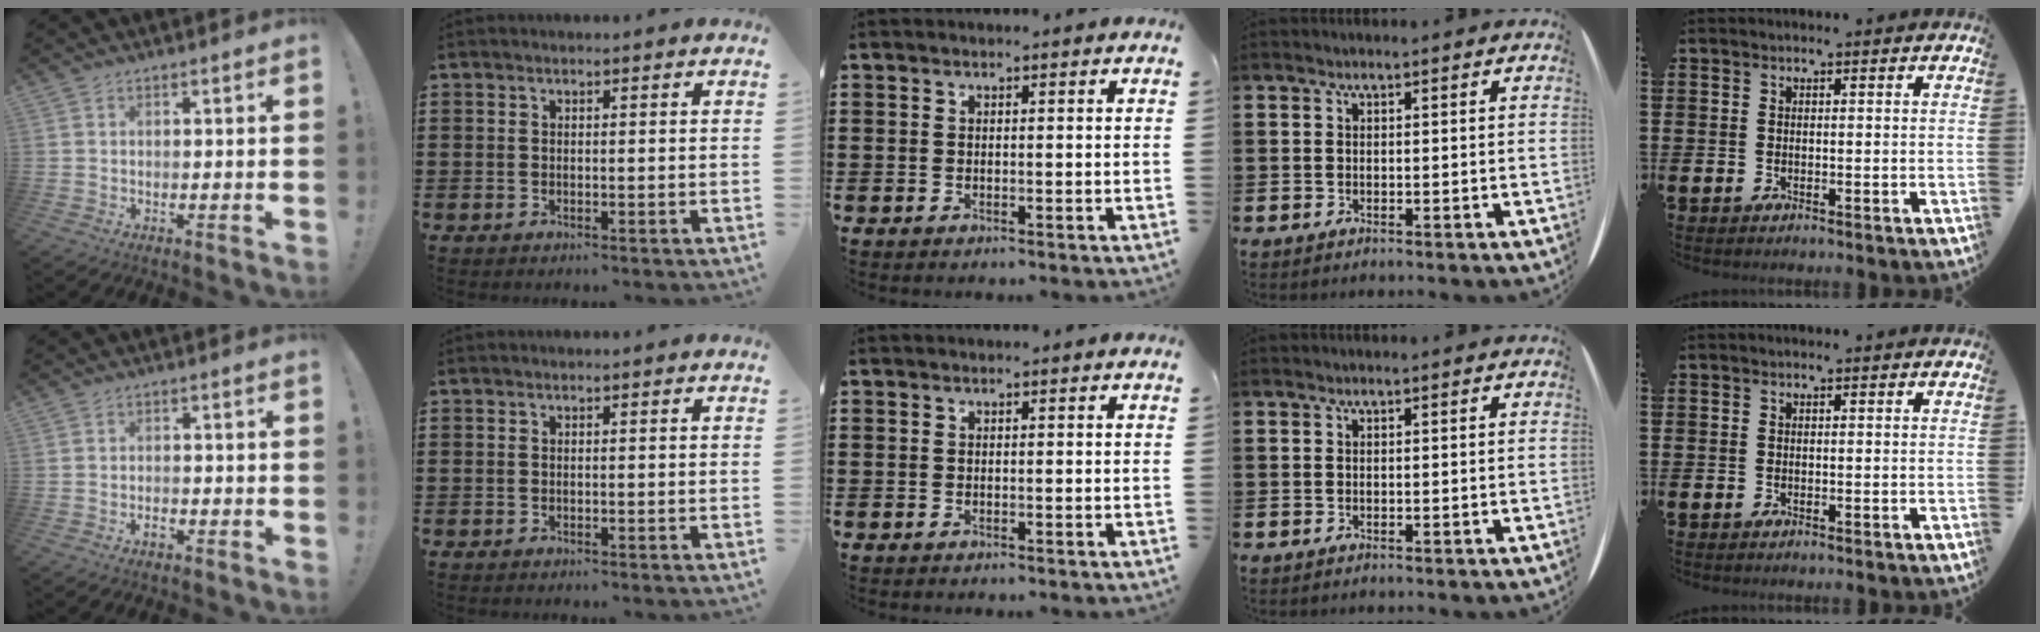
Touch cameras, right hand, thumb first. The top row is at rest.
{"thumb": {"total": 1.7, "force": [-1.3, 0.5, 0.9], "torque": [-0.021, 0.005, -0.022]}}